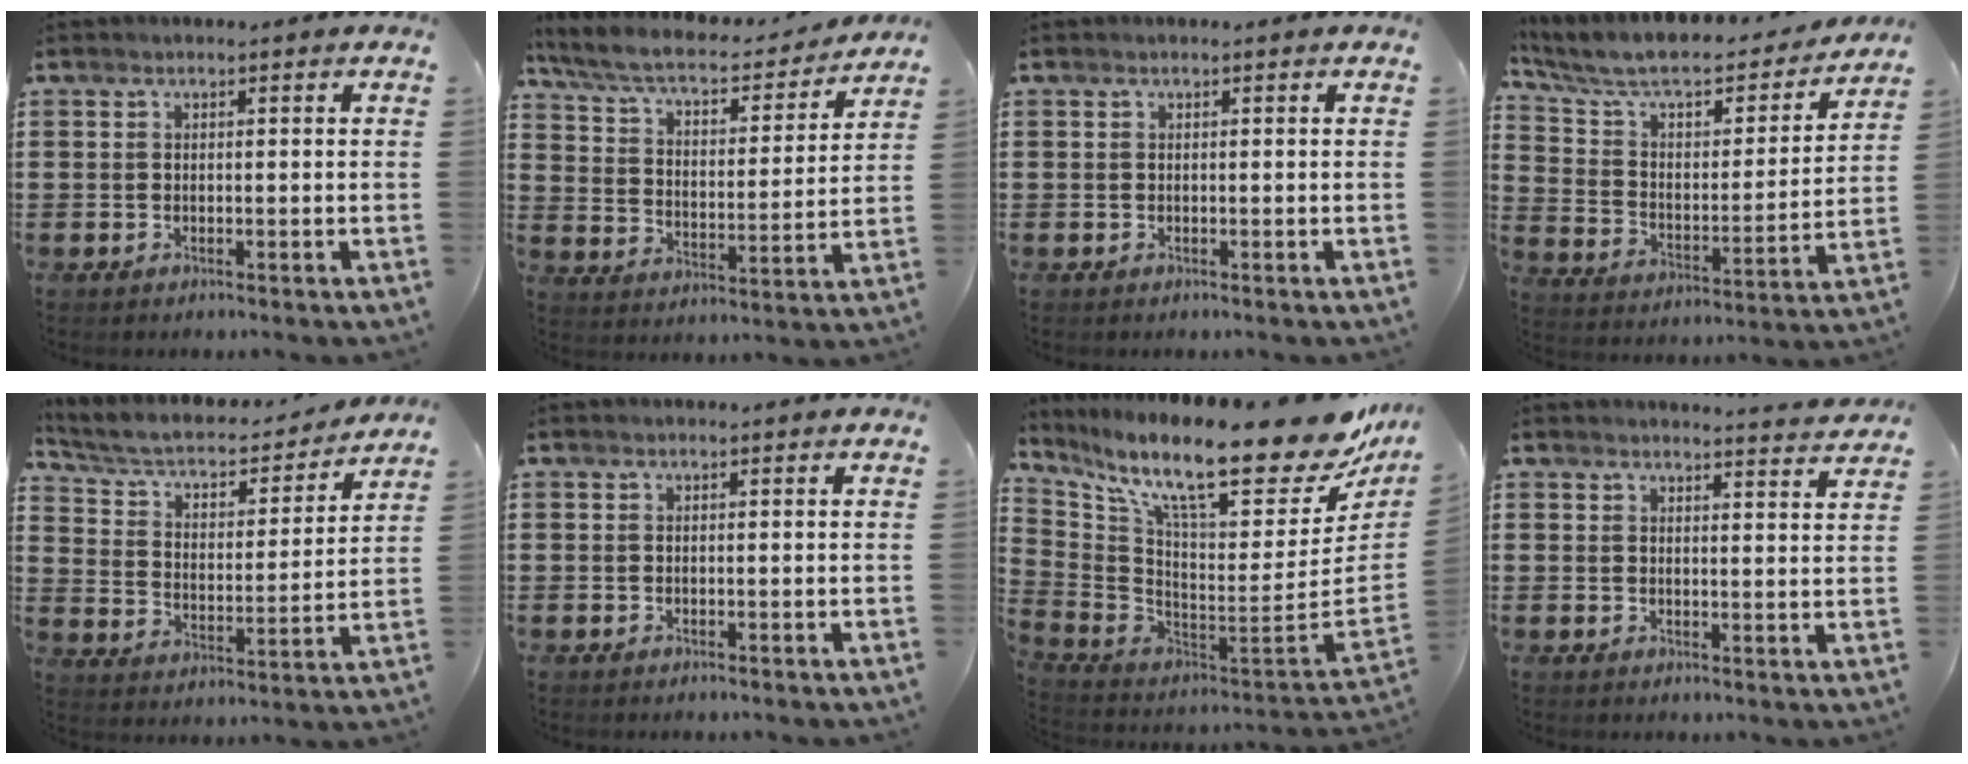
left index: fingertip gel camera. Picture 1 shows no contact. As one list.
[{"total": 7.1, "force": [6.1, 1.3, 3.3], "torque": [-0.093, -0.034, 0.102]}, {"total": 0.0}, {"total": 8.3, "force": [7.0, 2.1, 4.0], "torque": [-0.109, -0.049, 0.117]}, {"total": 5.1, "force": [4.1, 1.9, 2.3], "torque": [-0.065, -0.028, 0.063]}, {"total": 0.0}, {"total": 16.7, "force": [11.5, 2.0, 12.0], "torque": [-0.217, -0.094, 0.183]}, {"total": 2.9, "force": [2.9, -0.4, 0.2], "torque": [-0.005, -0.017, 0.052]}]